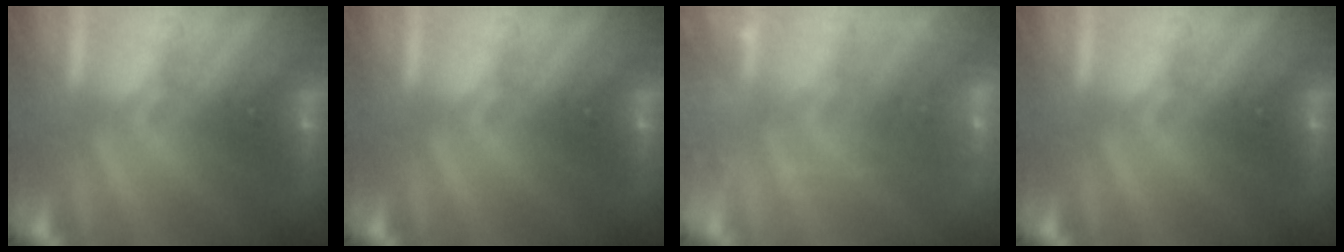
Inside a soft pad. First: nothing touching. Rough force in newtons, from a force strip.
{"total": 0.0}
{"total": 2.2}
{"total": 0.0}